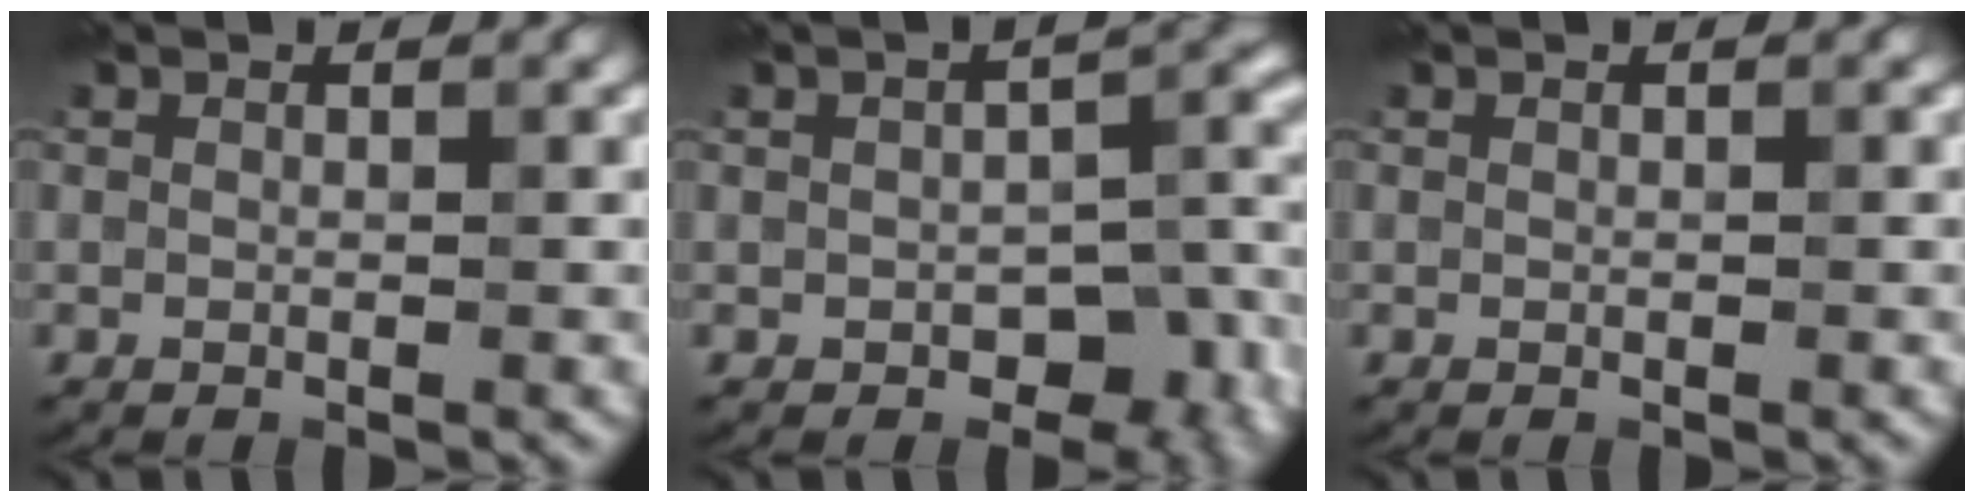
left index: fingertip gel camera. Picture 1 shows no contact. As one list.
[{"total": 7.3, "force": [-2.5, 4.7, 5.1], "torque": [-0.050, -0.010, -0.025]}, {"total": 0.0}]